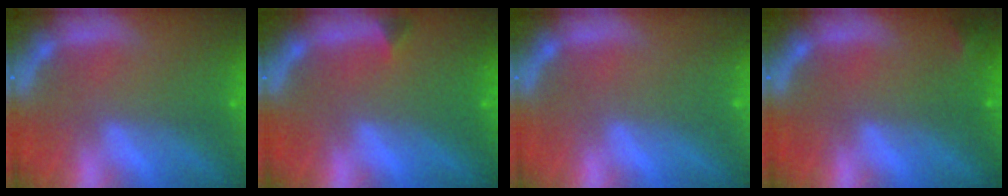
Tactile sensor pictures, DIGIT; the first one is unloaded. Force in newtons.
{"total": 0.9}
{"total": 0.0}
{"total": 0.9}